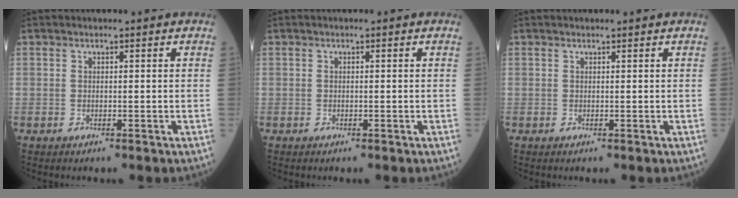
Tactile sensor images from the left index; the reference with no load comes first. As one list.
[{"total": 0.0}, {"total": 0.9, "force": [0.9, -0.1, 0.1], "torque": [-0.004, 0.007, 0.013]}]